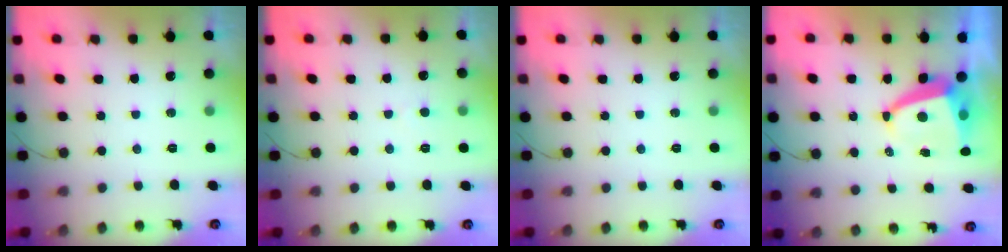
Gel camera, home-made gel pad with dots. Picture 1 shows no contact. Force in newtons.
{"total": 2.5, "press": 2.5, "slide": 0.2}
{"total": 0.0}
{"total": 5.8, "press": 5.8, "slide": 0.8}